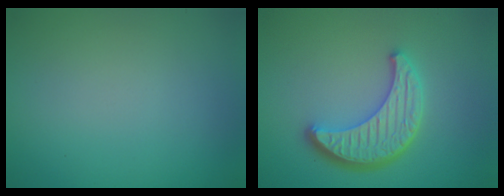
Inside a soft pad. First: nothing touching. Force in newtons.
{"total": 4.6, "press": 3.9, "slide": 2.5}